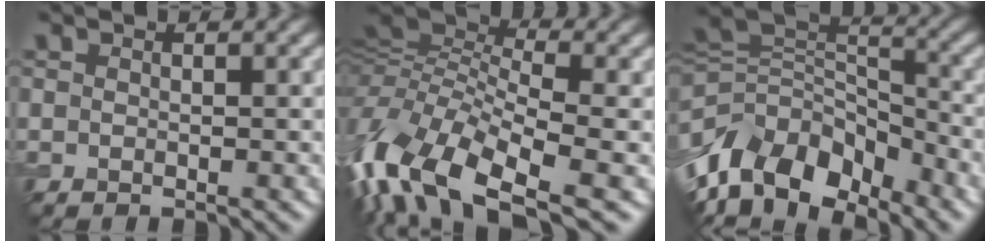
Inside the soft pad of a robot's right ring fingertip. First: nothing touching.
{"total": 13.8, "force": [-5.3, 7.2, 10.5], "torque": [-0.252, -0.010, -0.108]}
{"total": 12.1, "force": [-7.1, 7.2, 6.7], "torque": [-0.134, 0.009, -0.140]}